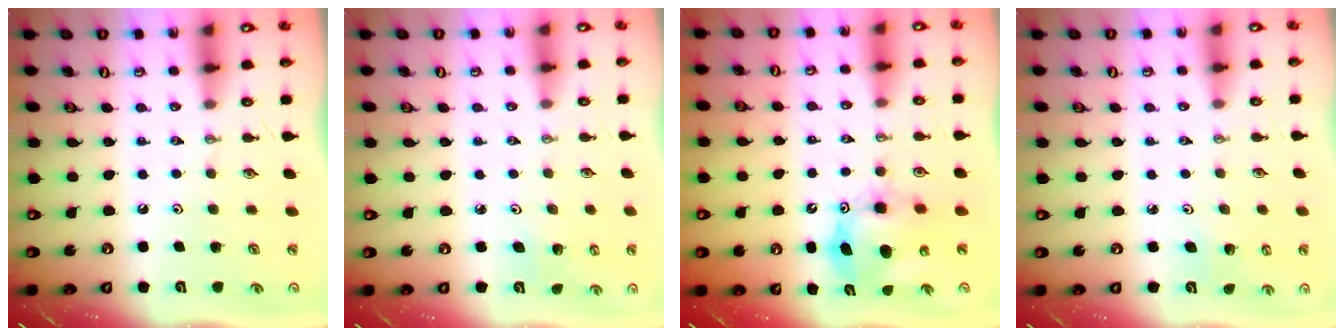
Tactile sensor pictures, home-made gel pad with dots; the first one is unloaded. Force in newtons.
{"total": 2.8, "press": 2.8, "slide": 0.3}
{"total": 10.1, "press": 10.0, "slide": 0.8}
{"total": 2.8, "press": 2.8, "slide": 0.3}